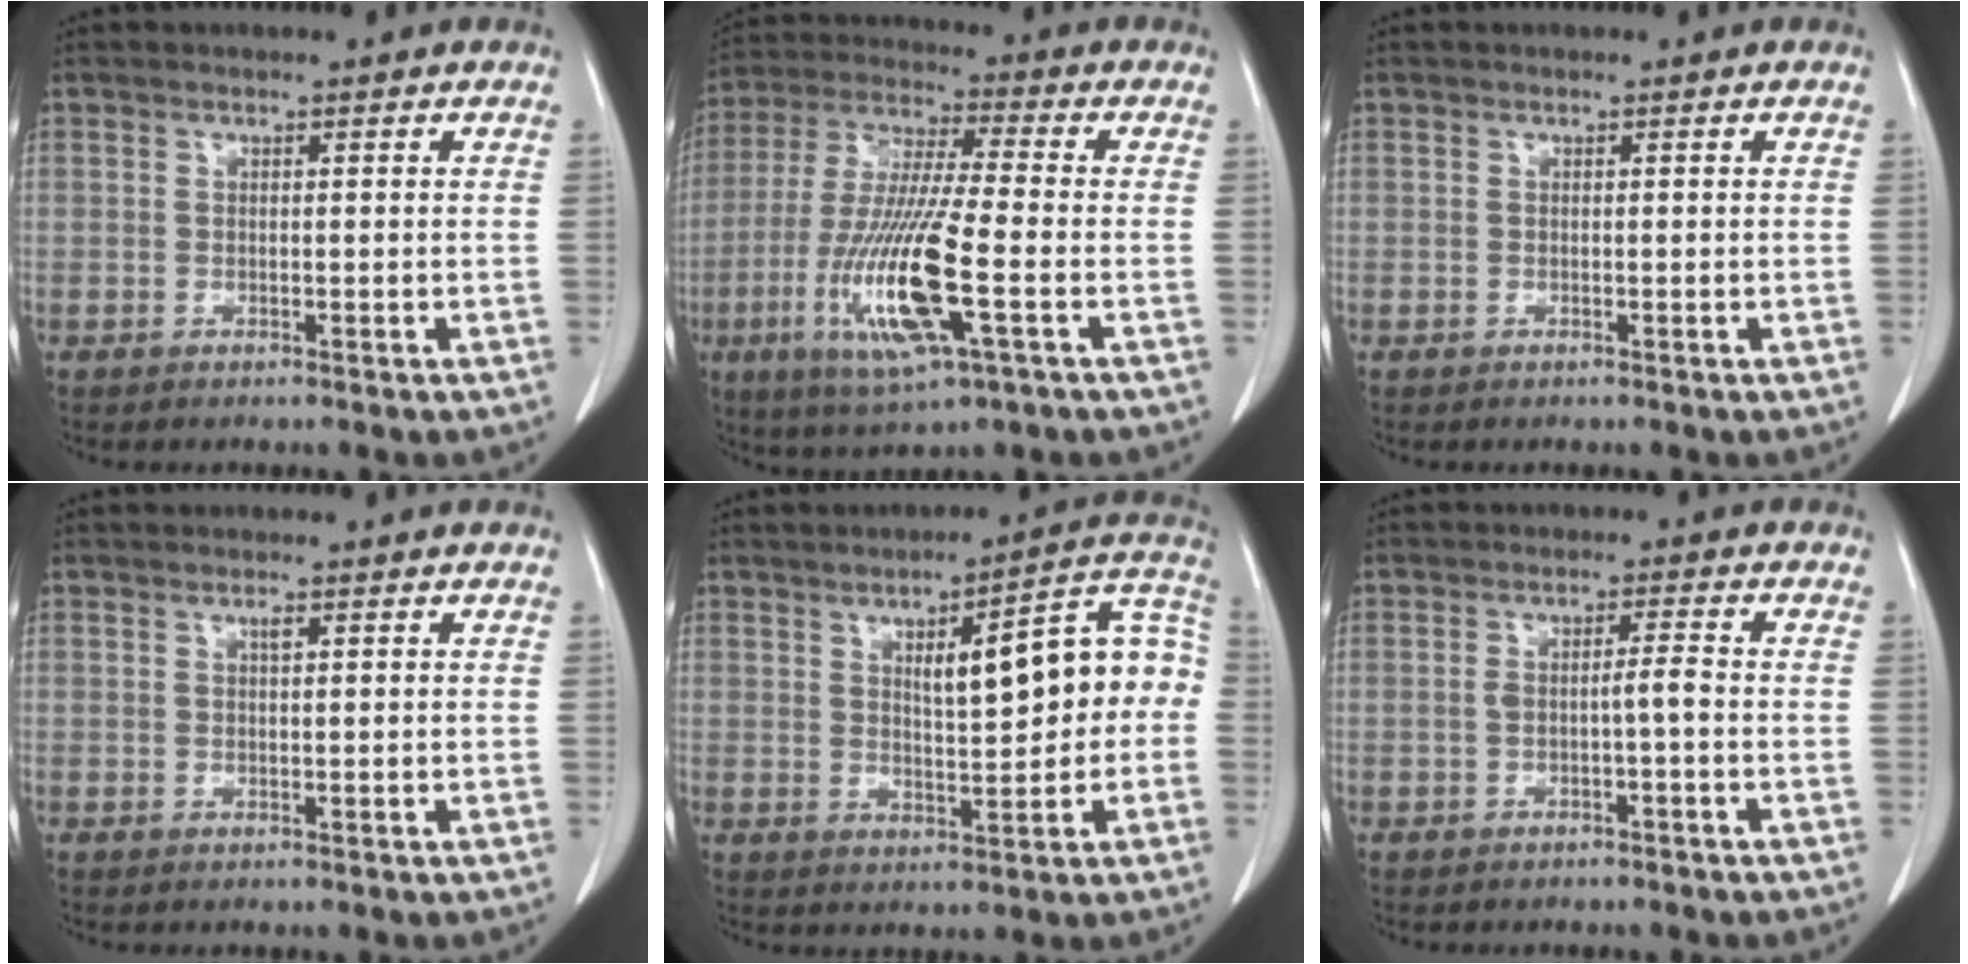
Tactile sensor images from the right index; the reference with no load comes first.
{"total": 16.1, "force": [-4.7, 1.4, 15.3], "torque": [-0.316, -0.022, -0.086]}
{"total": 0.0}
{"total": 0.9, "force": [0.5, 0.2, 0.7], "torque": [-0.011, -0.001, 0.008]}
{"total": 12.5, "force": [1.2, 3.1, 12.1], "torque": [-0.157, 0.040, 0.019]}
{"total": 2.7, "force": [-0.6, 0.1, 2.6], "torque": [-0.045, 0.006, -0.010]}